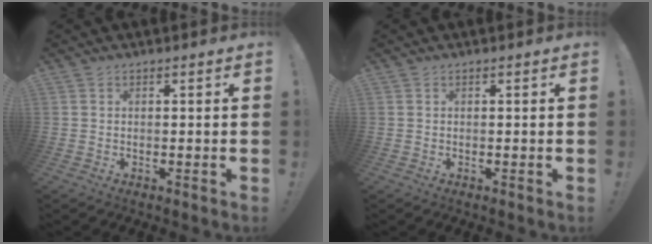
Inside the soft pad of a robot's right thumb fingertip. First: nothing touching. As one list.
[{"total": 0.0}]